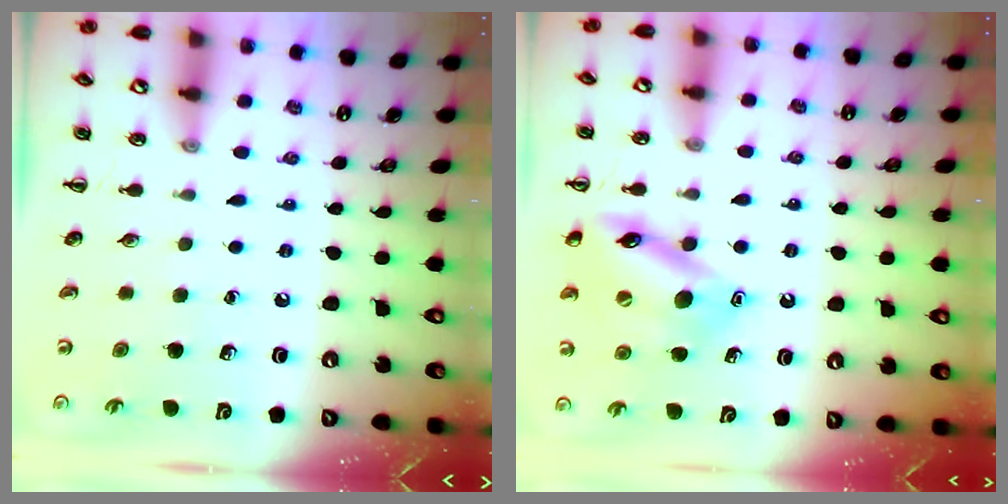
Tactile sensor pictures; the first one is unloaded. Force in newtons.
{"total": 15.0, "press": 14.8, "slide": 2.5}